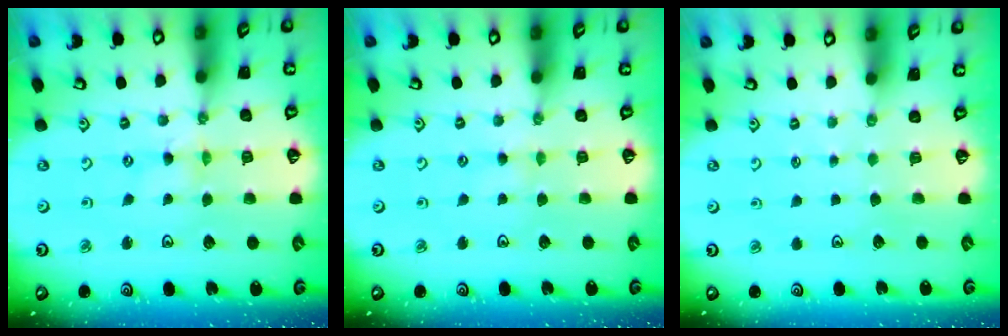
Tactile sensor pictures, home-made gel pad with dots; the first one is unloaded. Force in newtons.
{"total": 2.1, "press": 2.1, "slide": 0.4}
{"total": 0.6, "press": 0.6, "slide": 0.1}